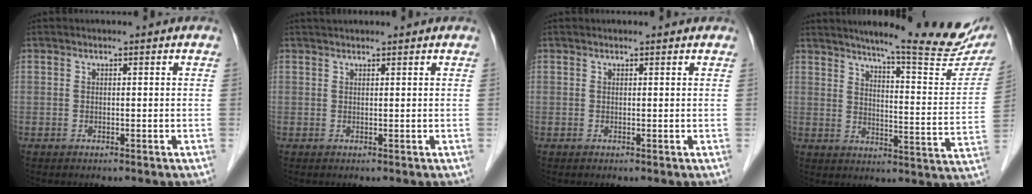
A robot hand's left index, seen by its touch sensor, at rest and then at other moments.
{"total": 2.3, "force": [2.1, 0.2, 0.8], "torque": [-0.008, 0.028, 0.037]}
{"total": 1.4, "force": [1.3, 0.4, 0.3], "torque": [-0.011, 0.011, 0.013]}
{"total": 20.5, "force": [17.3, 1.1, 11.0], "torque": [-0.142, -0.055, 0.210]}